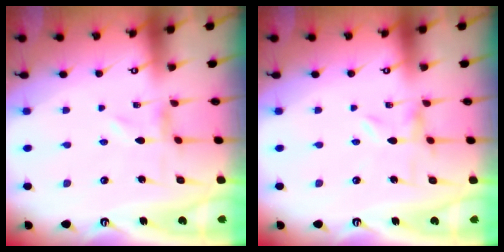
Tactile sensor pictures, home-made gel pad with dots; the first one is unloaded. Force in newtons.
{"total": 0.0}